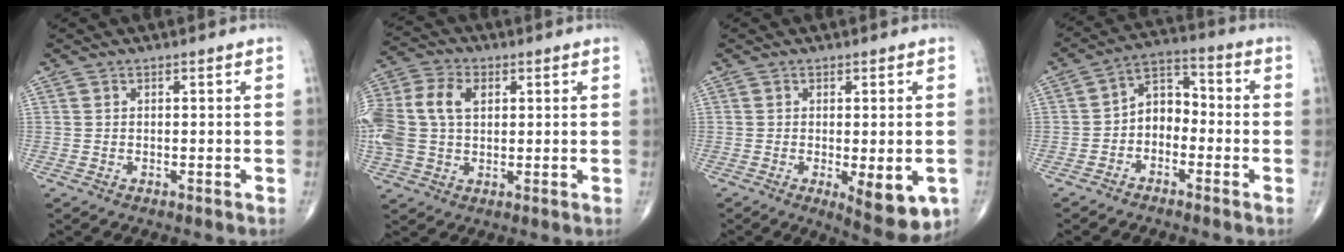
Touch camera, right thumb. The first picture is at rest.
{"total": 16.9, "force": [3.1, 12.1, 11.4], "torque": [-0.292, 0.030, 0.062]}
{"total": 9.0, "force": [-2.7, 3.1, 7.9], "torque": [-0.097, -0.016, -0.031]}
{"total": 7.0, "force": [-2.1, 5.0, 4.3], "torque": [-0.047, 0.041, -0.055]}